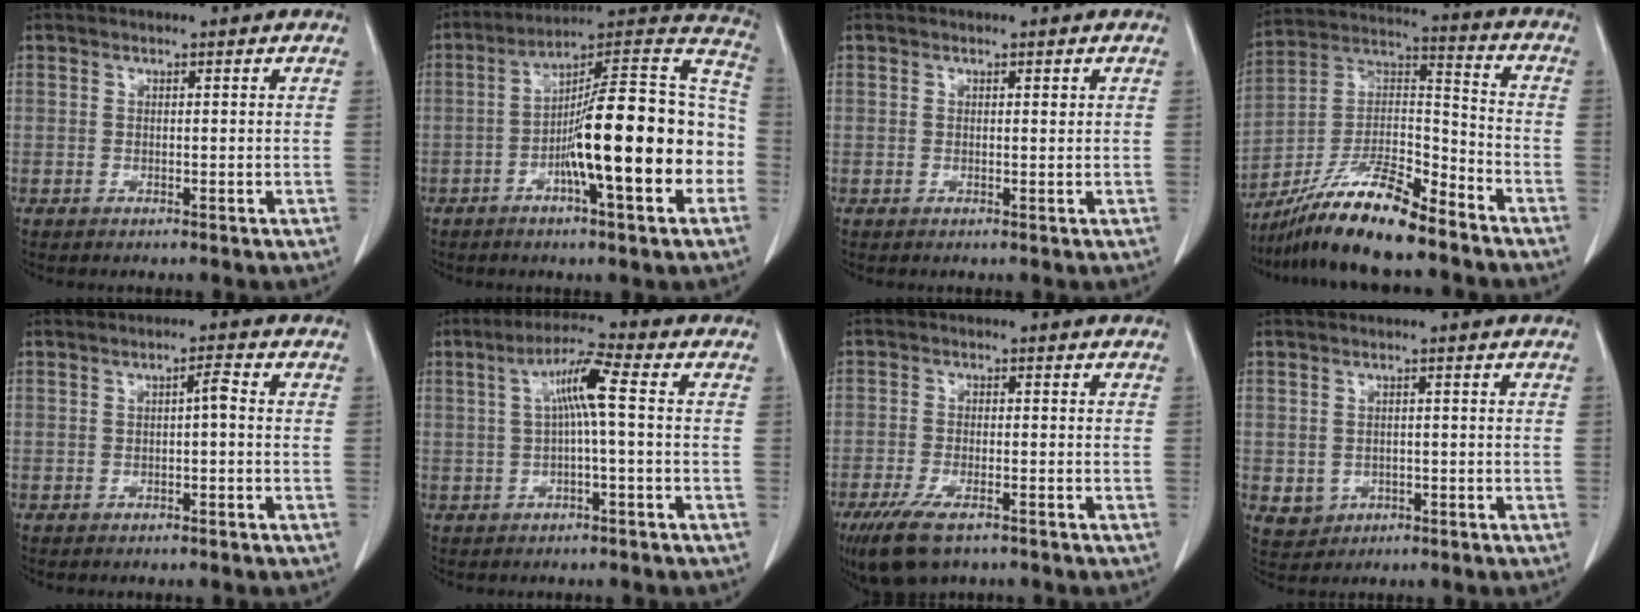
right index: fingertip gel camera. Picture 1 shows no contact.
{"total": 20.9, "force": [-4.8, 3.2, 20.1], "torque": [-0.259, 0.030, -0.073]}
{"total": 0.8, "force": [0.3, 0.4, 0.6], "torque": [-0.015, 0.005, 0.007]}
{"total": 16.7, "force": [-13.0, 2.8, 10.1], "torque": [-0.200, 0.003, -0.234]}
{"total": 2.2, "force": [-0.1, 0.6, 2.1], "torque": [-0.039, 0.010, 0.001]}
{"total": 6.7, "force": [0.7, 0.6, 6.7], "torque": [-0.127, 0.023, 0.014]}
{"total": 9.2, "force": [-6.1, 3.3, 6.1], "torque": [-0.118, -0.018, -0.104]}
{"total": 5.2, "force": [-1.5, 4.8, 1.5], "torque": [-0.034, 0.005, -0.007]}